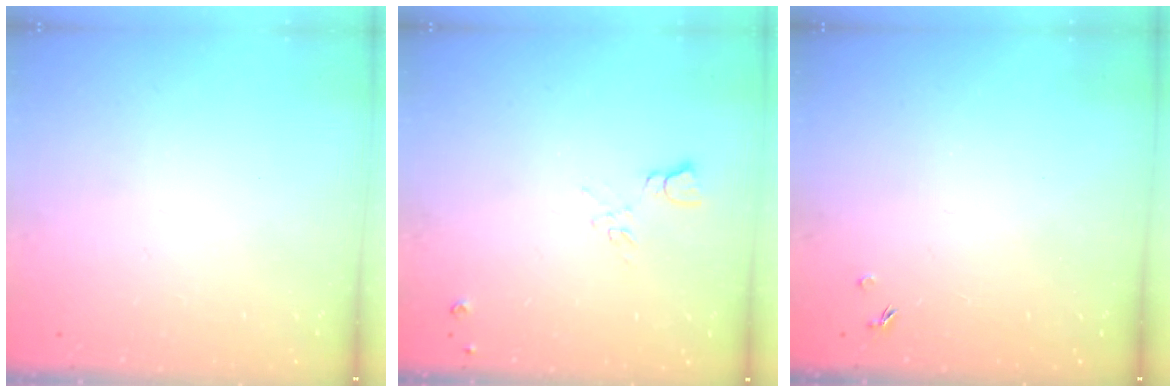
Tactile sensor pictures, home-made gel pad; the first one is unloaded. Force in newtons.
{"total": 6.6, "press": 6.5, "slide": 0.9}
{"total": 1.3, "press": 1.3, "slide": 0.3}